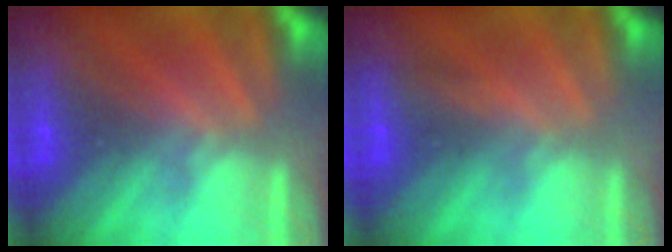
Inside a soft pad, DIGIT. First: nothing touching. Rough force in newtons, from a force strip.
{"total": 2.8}